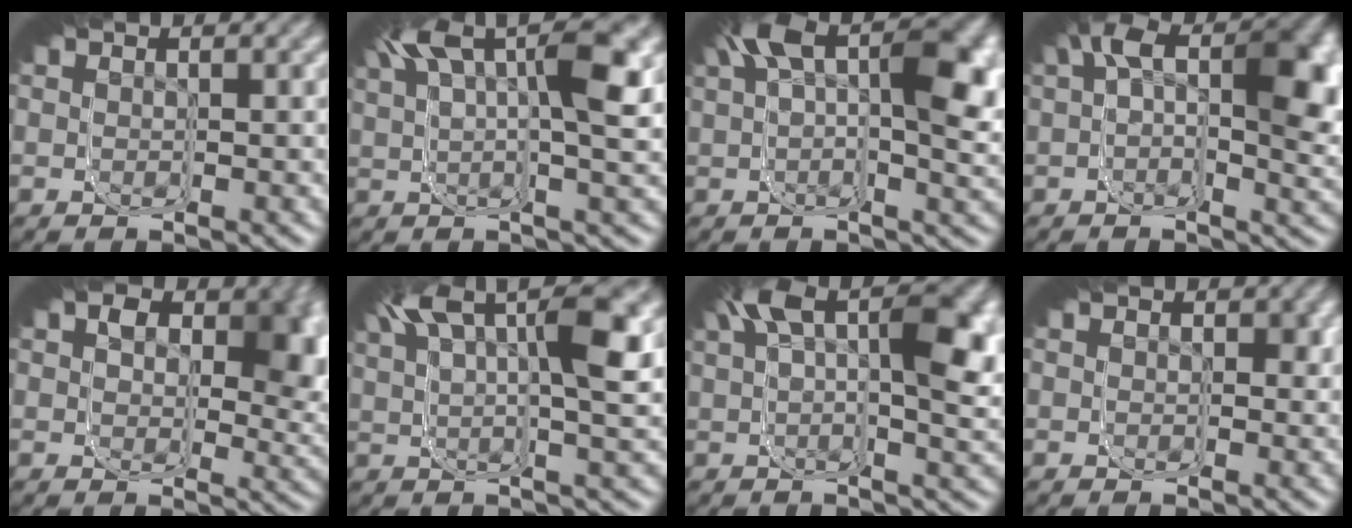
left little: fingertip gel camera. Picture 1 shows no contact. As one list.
[{"total": 9.2, "force": [3.0, 4.2, 7.6], "torque": [-0.122, 0.041, 0.027]}, {"total": 6.5, "force": [1.3, 2.6, 5.8], "torque": [-0.083, 0.023, 0.017]}, {"total": 6.4, "force": [-0.2, 2.7, 5.9], "torque": [-0.074, 0.011, -0.004]}, {"total": 10.1, "force": [1.8, 7.2, 6.9], "torque": [-0.091, 0.009, 0.016]}, {"total": 10.2, "force": [3.4, 4.8, 8.4], "torque": [-0.139, 0.041, 0.032]}, {"total": 7.1, "force": [1.8, 2.9, 6.2], "torque": [-0.094, 0.028, 0.021]}, {"total": 0.5, "force": [-0.1, 0.5, 0.1], "torque": [-0.002, -0.005, 0.001]}]